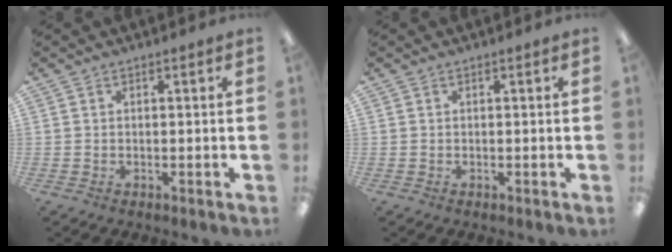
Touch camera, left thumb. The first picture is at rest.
{"total": 0.0}